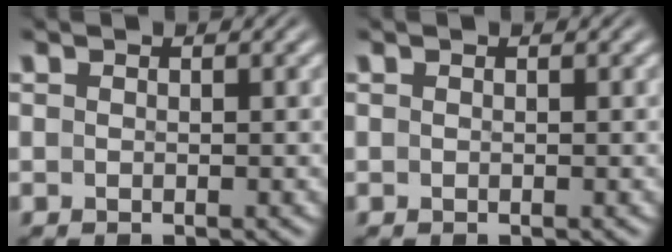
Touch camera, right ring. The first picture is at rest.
{"total": 0.0}